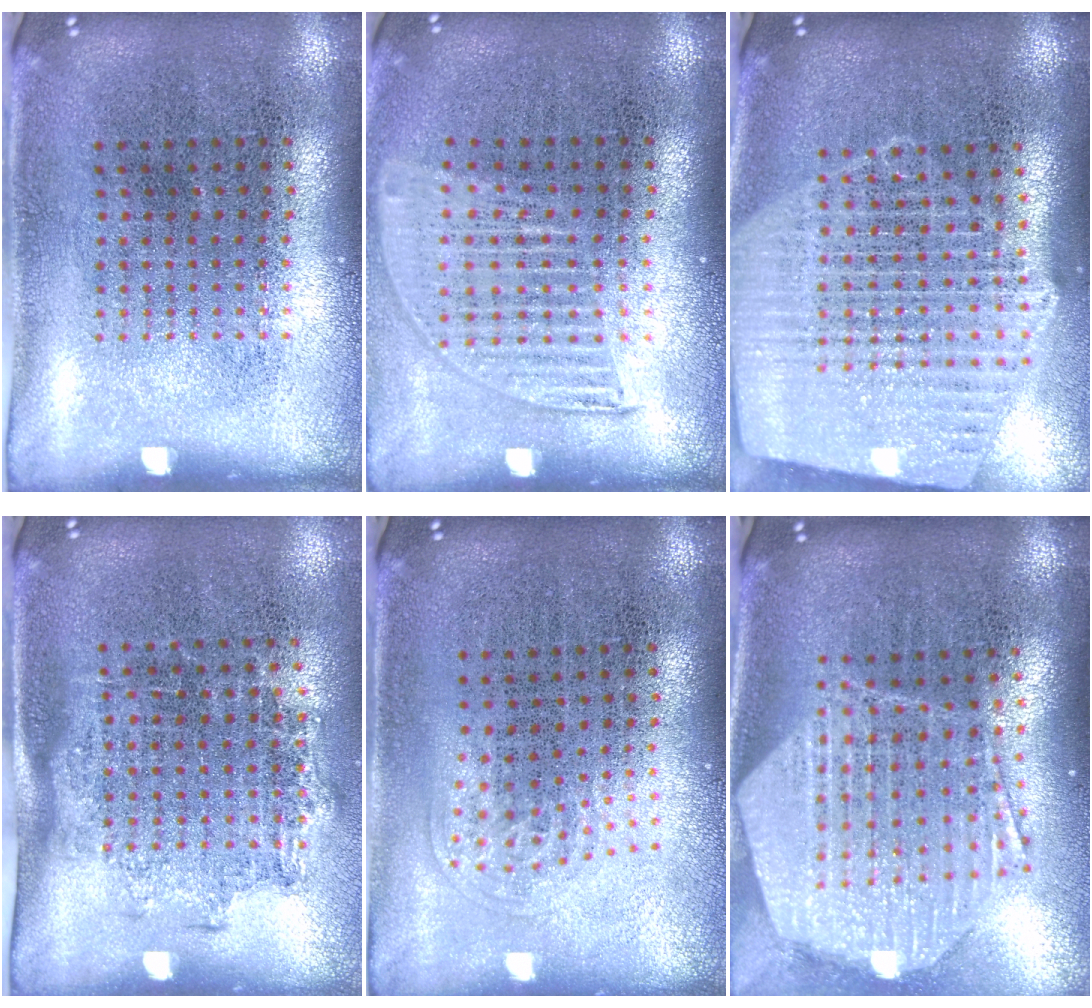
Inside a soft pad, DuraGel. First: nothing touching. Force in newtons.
{"total": 1.2, "press": 1.0, "slide": 0.6}
{"total": 2.3, "press": 2.0, "slide": 1.1}
{"total": 1.3, "press": 1.0, "slide": 0.8}
{"total": 0.9, "press": 0.6, "slide": 0.7}
{"total": 2.7, "press": 2.1, "slide": 1.7}